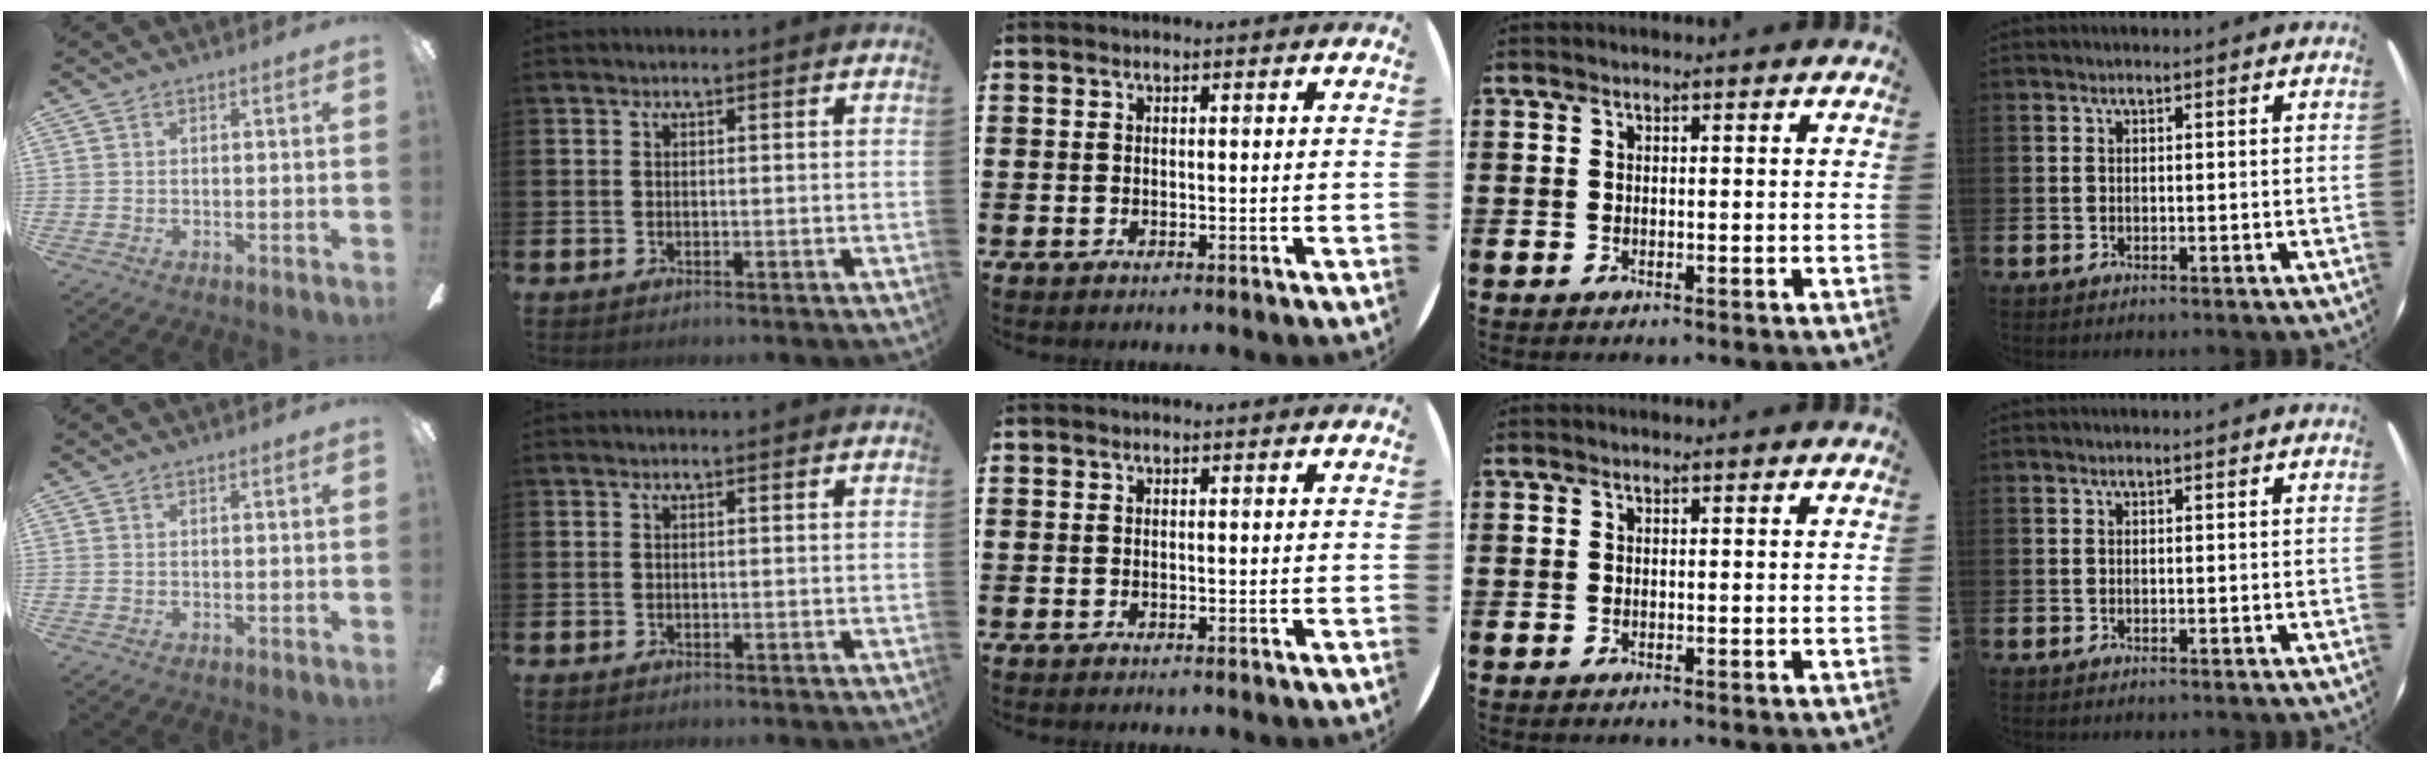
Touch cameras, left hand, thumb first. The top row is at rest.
{}